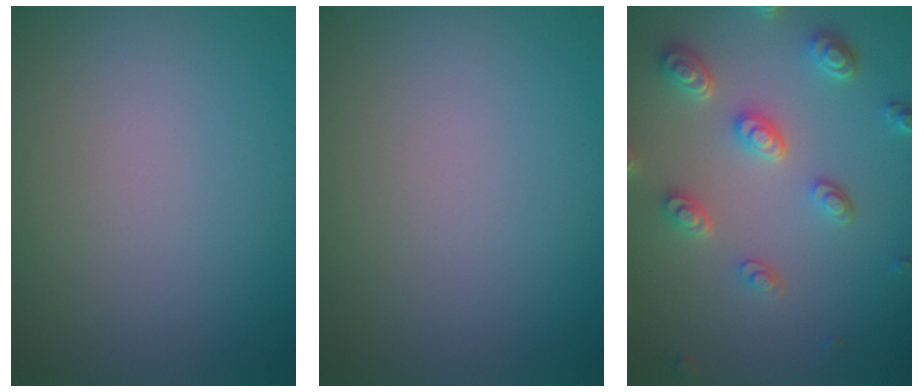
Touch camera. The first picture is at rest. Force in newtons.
{"total": 0.0}
{"total": 4.6, "press": 3.7, "slide": 2.8}